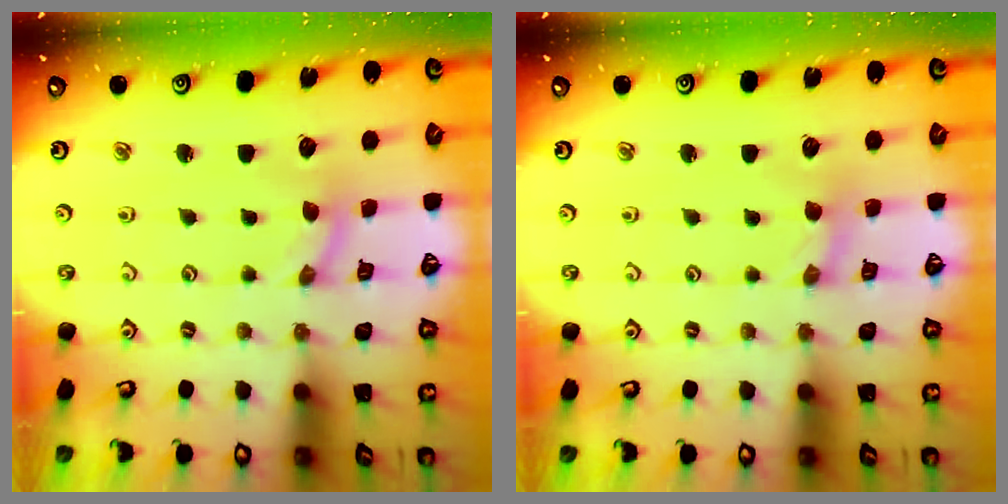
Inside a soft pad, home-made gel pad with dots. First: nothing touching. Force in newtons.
{"total": 1.4, "press": 1.4, "slide": 0.2}